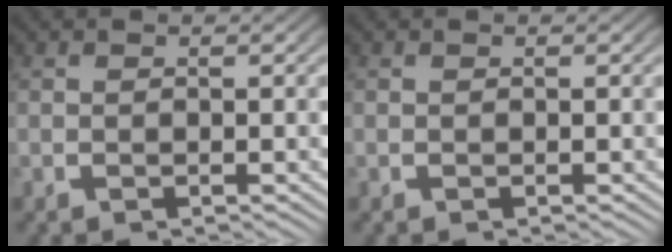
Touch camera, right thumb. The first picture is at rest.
{"total": 0.0}